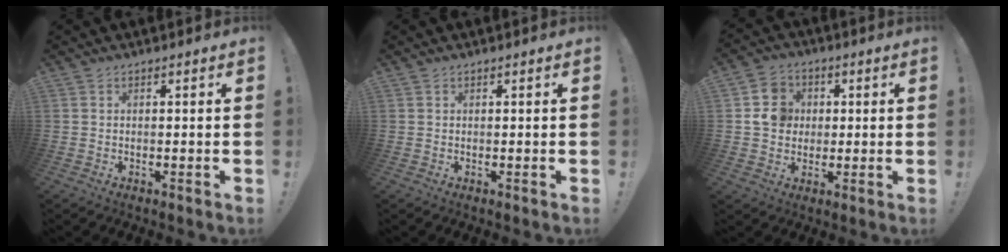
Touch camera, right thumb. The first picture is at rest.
{"total": 0.0}
{"total": 9.4, "force": [1.5, 8.6, 3.5], "torque": [-0.050, 0.003, 0.035]}